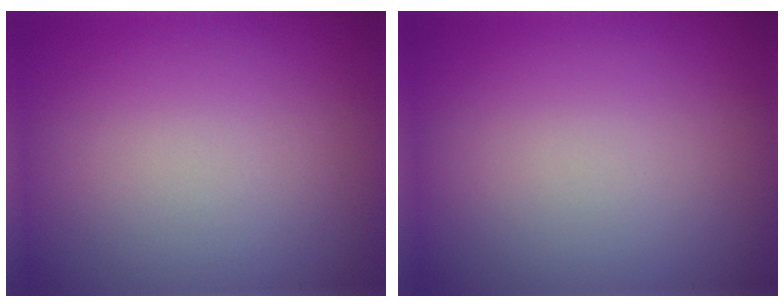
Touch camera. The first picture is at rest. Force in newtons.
{"total": 0.0}